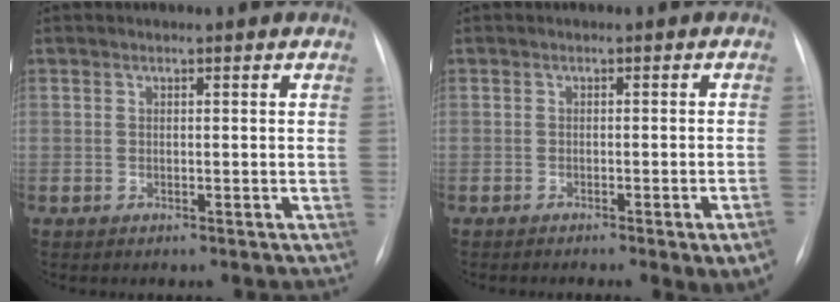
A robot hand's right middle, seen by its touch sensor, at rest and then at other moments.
{"total": 5.7, "force": [-3.4, -0.1, 4.6], "torque": [-0.046, -0.007, -0.044]}